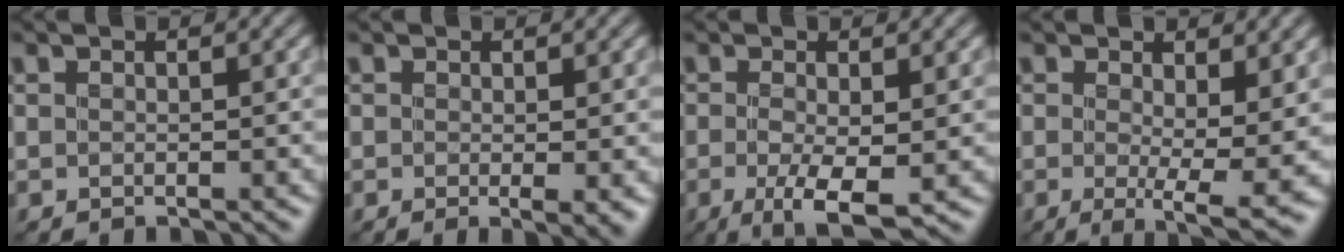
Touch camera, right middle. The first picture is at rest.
{"total": 1.8, "force": [0.0, 0.1, 1.8], "torque": [-0.027, -0.009, 0.002]}
{"total": 4.3, "force": [-1.2, 1.0, 4.0], "torque": [-0.080, -0.015, -0.019]}
{"total": 6.3, "force": [0.1, 1.5, 6.1], "torque": [-0.090, -0.019, 0.004]}